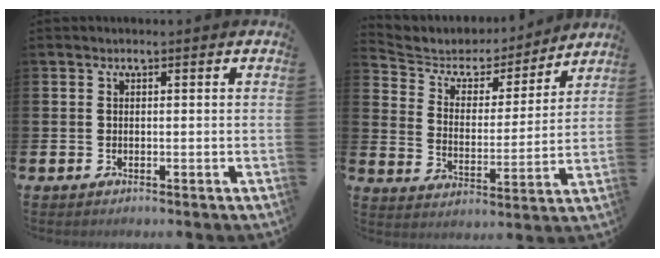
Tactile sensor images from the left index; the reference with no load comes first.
{"total": 5.3, "force": [4.7, 2.5, 0.7], "torque": [-0.050, -0.034, 0.075]}